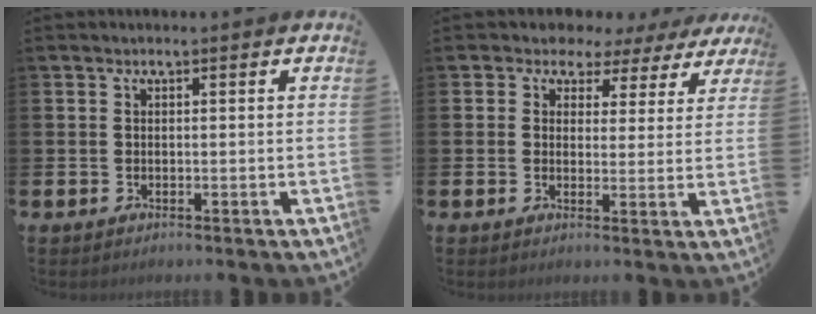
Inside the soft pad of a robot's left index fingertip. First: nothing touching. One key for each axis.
{"total": 3.0, "fx": 1.9, "fy": 2.3, "fz": -0.1, "tx": -0.012, "ty": -0.016, "tz": 0.026}